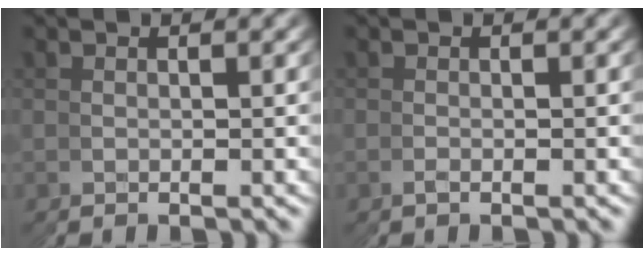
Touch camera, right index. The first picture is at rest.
{"total": 0.6, "force": [-0.4, -0.2, -0.4], "torque": [0.005, 0.004, -0.010]}